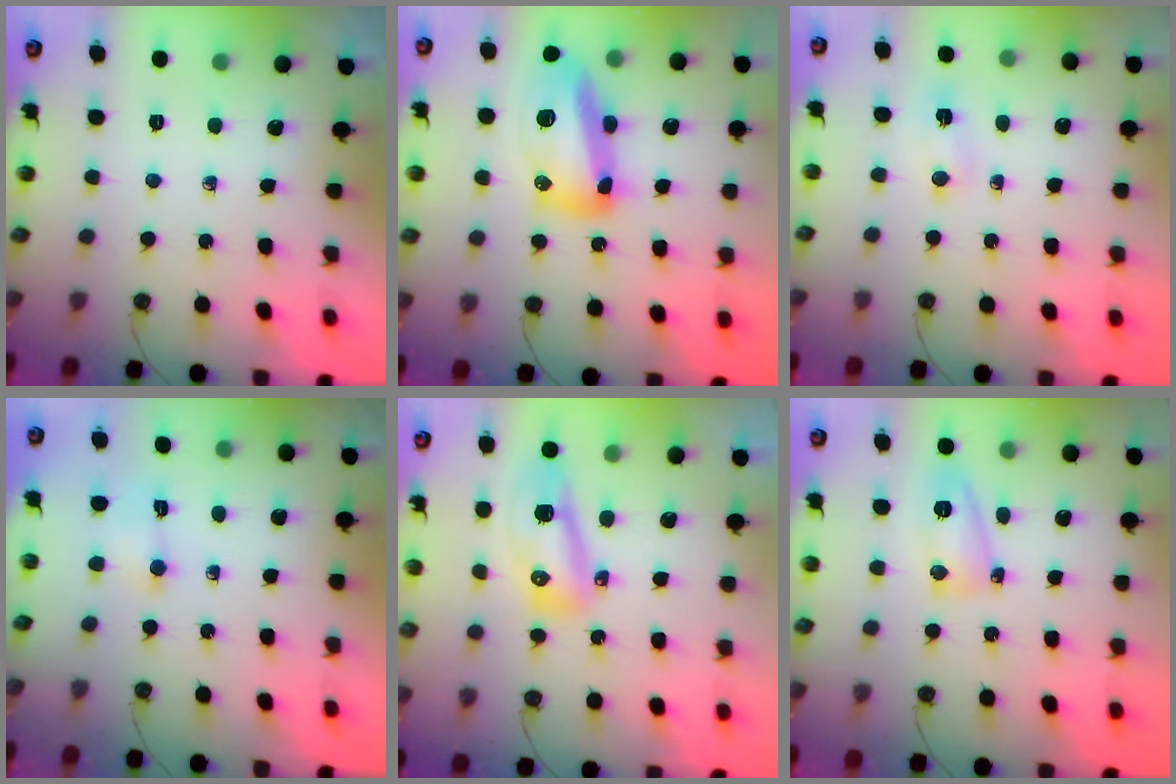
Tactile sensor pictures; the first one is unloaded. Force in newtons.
{"total": 16.6, "press": 16.5, "slide": 1.1}
{"total": 16.8, "press": 4.4, "slide": 16.2}
{"total": 1.6, "press": 1.4, "slide": 0.7}
{"total": 10.6, "press": 10.5, "slide": 1.4}
{"total": 6.3, "press": 6.2, "slide": 1.1}